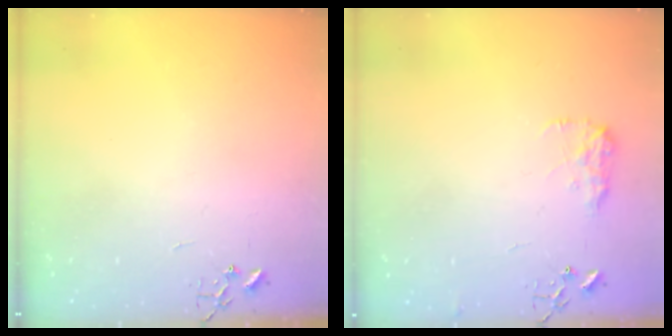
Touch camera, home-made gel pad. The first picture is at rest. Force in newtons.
{"total": 8.7, "press": 8.6, "slide": 0.5}